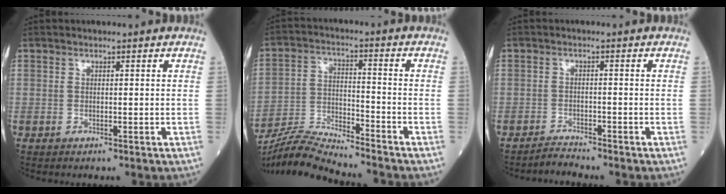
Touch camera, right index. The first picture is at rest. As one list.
[{"total": 10.4, "force": [-10.1, -0.9, 2.1], "torque": [-0.044, -0.002, -0.190]}, {"total": 1.9, "force": [-1.8, -0.3, -0.4], "torque": [0.013, -0.009, -0.033]}]